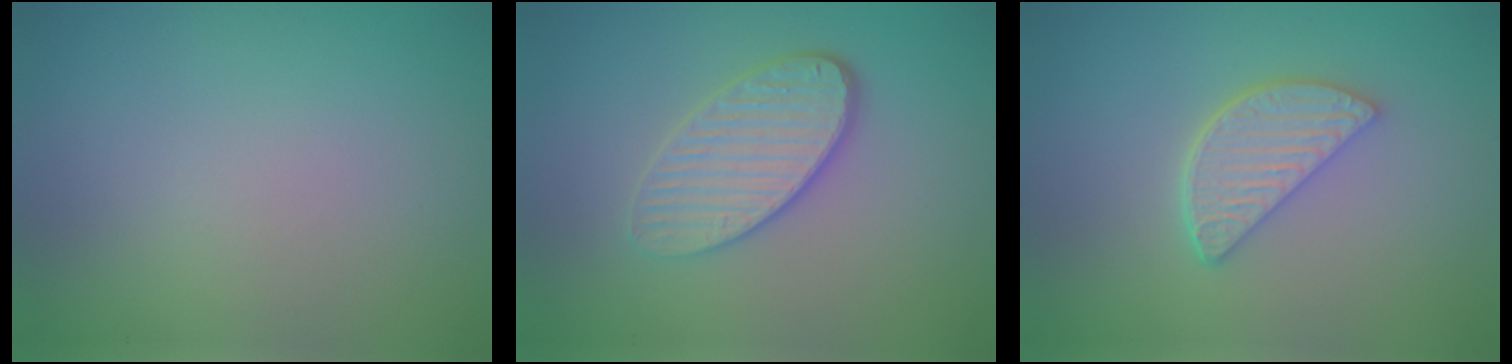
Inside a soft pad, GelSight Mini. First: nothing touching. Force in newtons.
{"total": 4.2, "press": 3.5, "slide": 2.4}
{"total": 4.0, "press": 3.2, "slide": 2.5}